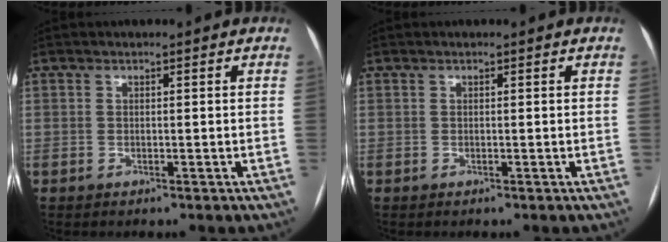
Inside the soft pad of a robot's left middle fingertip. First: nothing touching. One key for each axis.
{"total": 0.0}